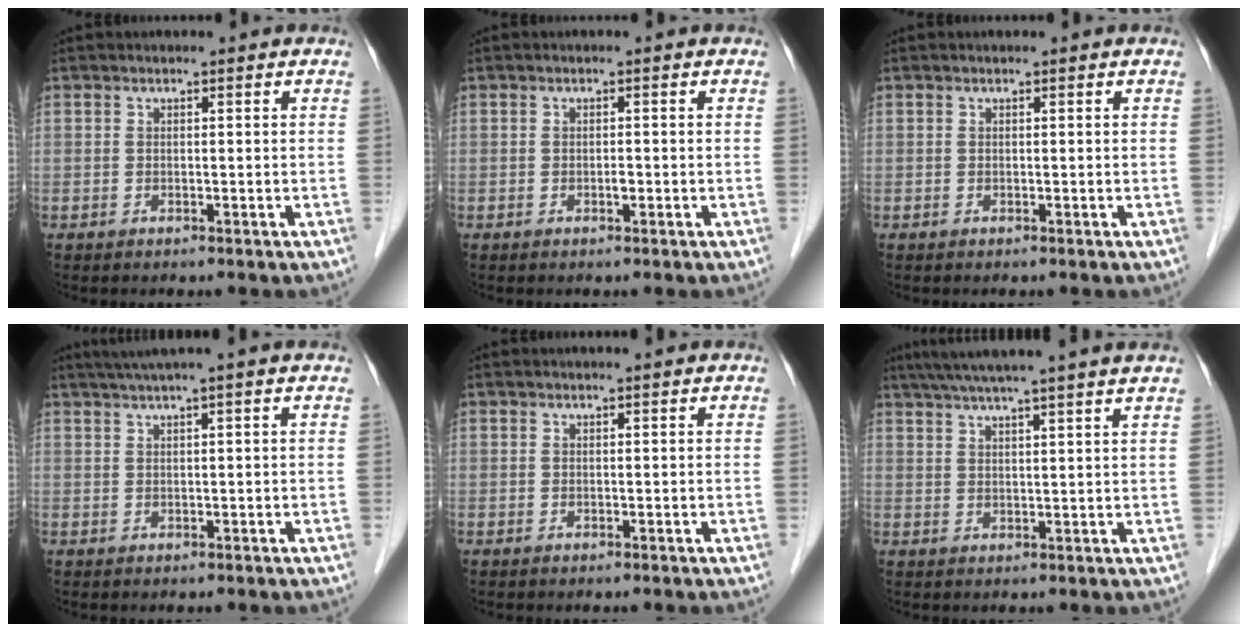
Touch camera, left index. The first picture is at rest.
{"total": 0.7, "force": [-0.5, 0.2, 0.4], "torque": [-0.009, -0.002, -0.008]}
{"total": 0.0}
{"total": 3.8, "force": [2.9, -1.3, 2.1], "torque": [-0.032, 0.015, 0.054]}
{"total": 1.2, "force": [1.1, -0.1, 0.6], "torque": [-0.009, 0.008, 0.018]}
{"total": 13.2, "force": [11.1, -1.2, 7.1], "torque": [-0.116, 0.025, 0.146]}